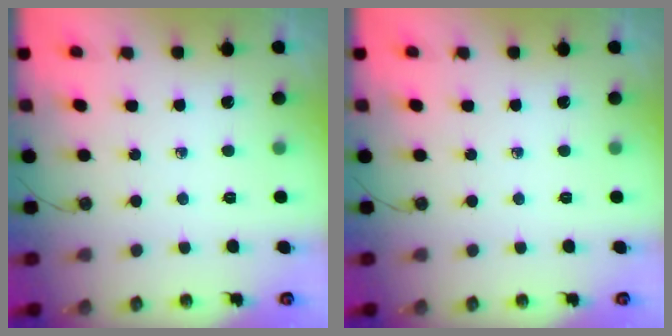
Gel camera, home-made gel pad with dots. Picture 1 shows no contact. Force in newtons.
{"total": 0.0}